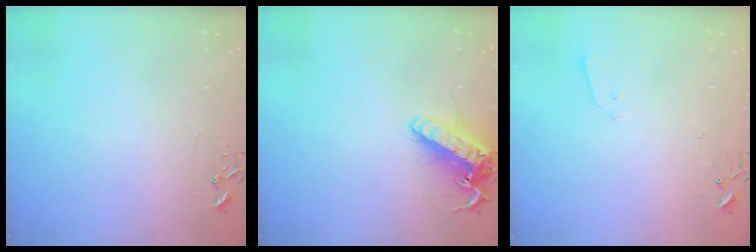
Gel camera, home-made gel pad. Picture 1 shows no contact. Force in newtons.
{"total": 16.2, "press": 16.0, "slide": 2.5}
{"total": 2.2, "press": 2.1, "slide": 0.3}